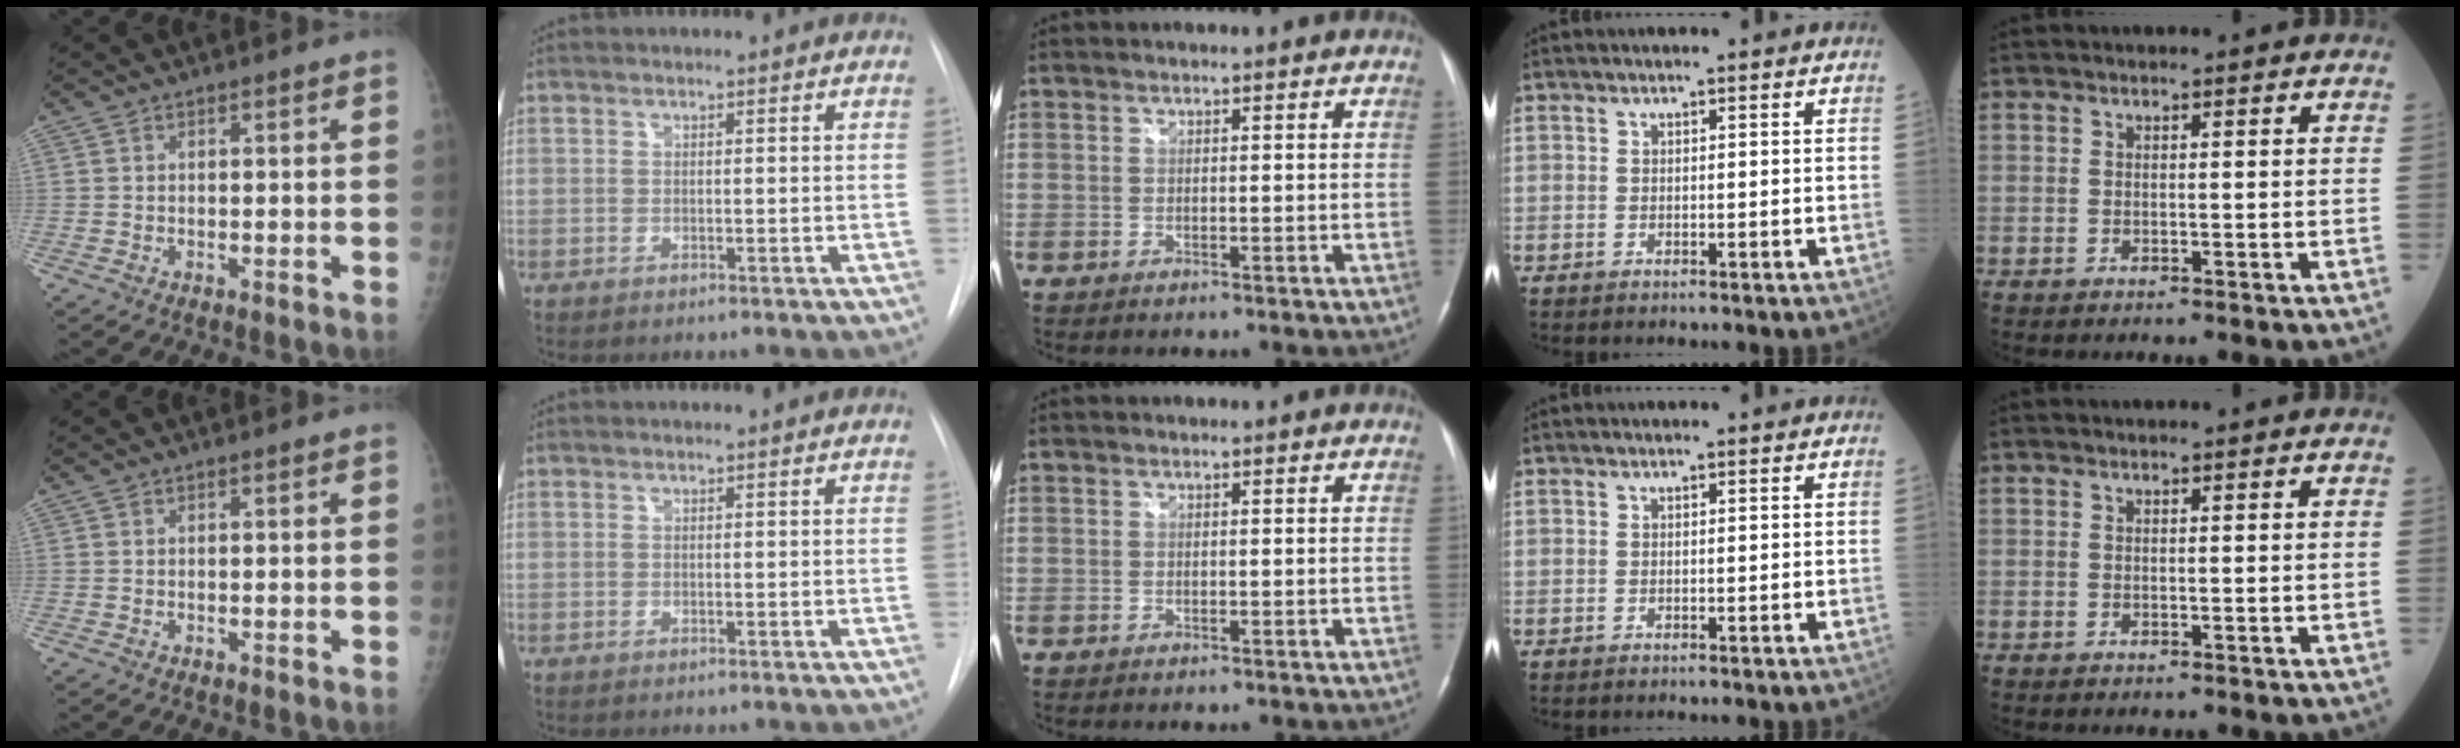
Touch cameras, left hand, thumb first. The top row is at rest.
{}